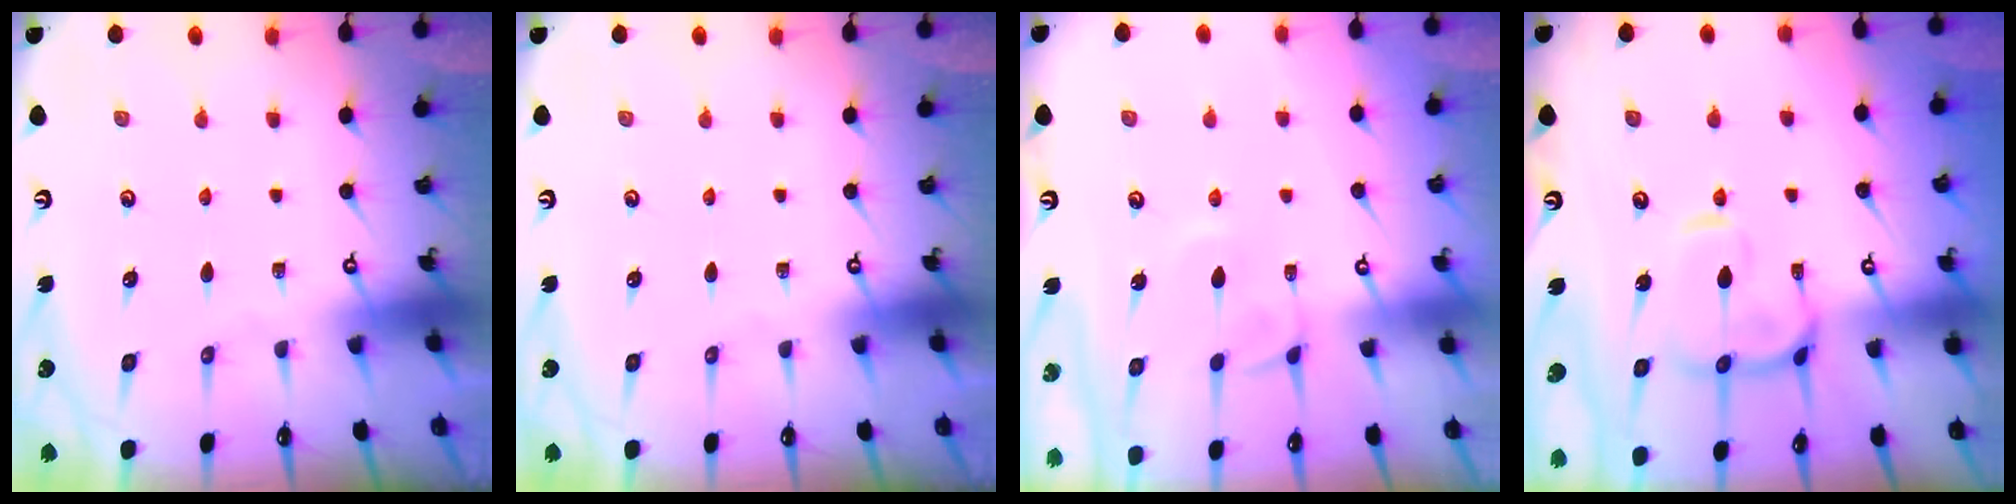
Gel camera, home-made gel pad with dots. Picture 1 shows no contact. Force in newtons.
{"total": 0.0}
{"total": 2.1, "press": 2.1, "slide": 0.3}
{"total": 4.8, "press": 4.7, "slide": 1.0}